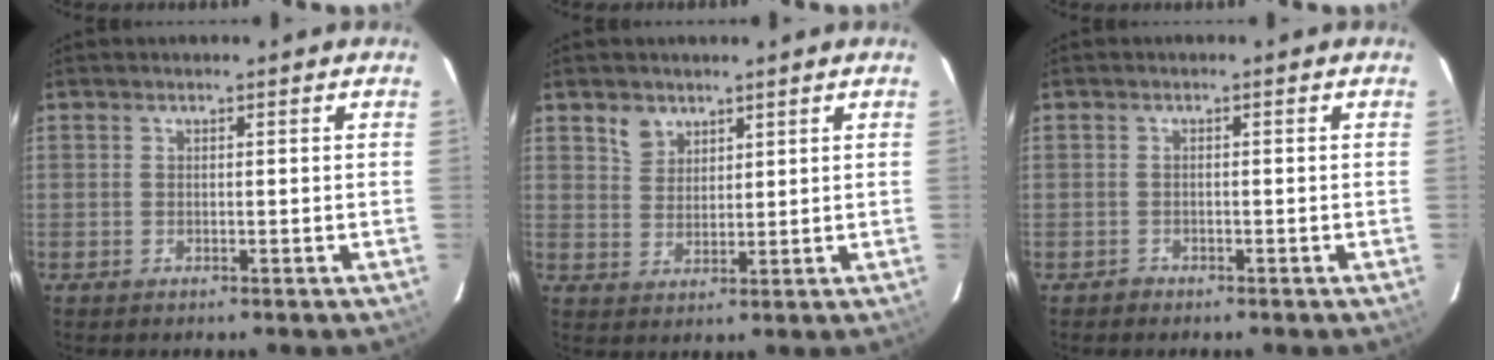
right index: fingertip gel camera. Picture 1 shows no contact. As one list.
[{"total": 4.4, "force": [3.5, 2.6, 0.4], "torque": [0.001, 0.009, 0.071]}, {"total": 1.0, "force": [-0.8, 0.6, -0.1], "torque": [0.002, 0.007, -0.014]}]